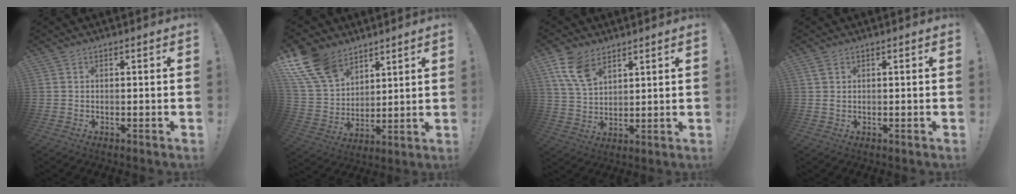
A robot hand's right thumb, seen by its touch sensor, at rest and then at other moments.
{"total": 15.6, "force": [10.3, 9.3, 7.2], "torque": [-0.154, -0.060, 0.201]}
{"total": 9.5, "force": [5.9, 5.2, 5.4], "torque": [-0.099, -0.022, 0.116]}
{"total": 1.4, "force": [0.6, 0.6, 1.0], "torque": [-0.016, 0.000, 0.010]}